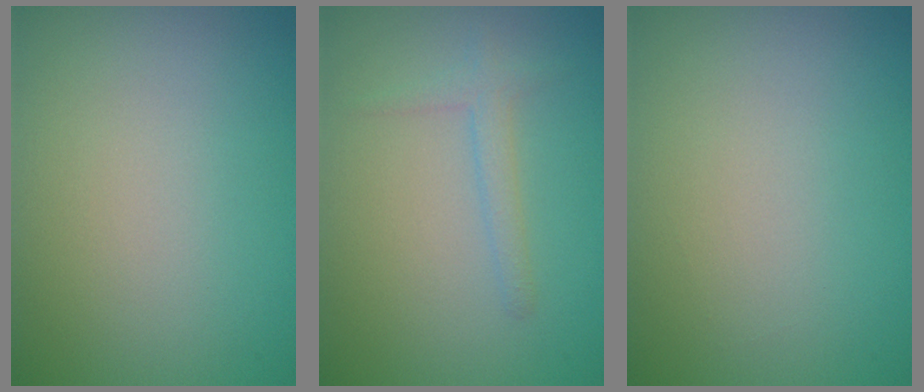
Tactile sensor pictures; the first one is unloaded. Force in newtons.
{"total": 1.6, "press": 1.6, "slide": 0.1}
{"total": 0.0}